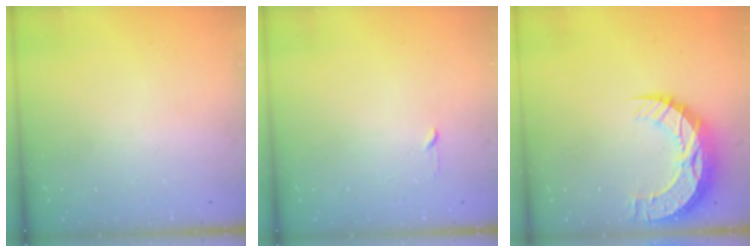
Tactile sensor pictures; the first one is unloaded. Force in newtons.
{"total": 2.3, "press": 2.2, "slide": 0.3}
{"total": 13.3, "press": 13.3, "slide": 0.9}